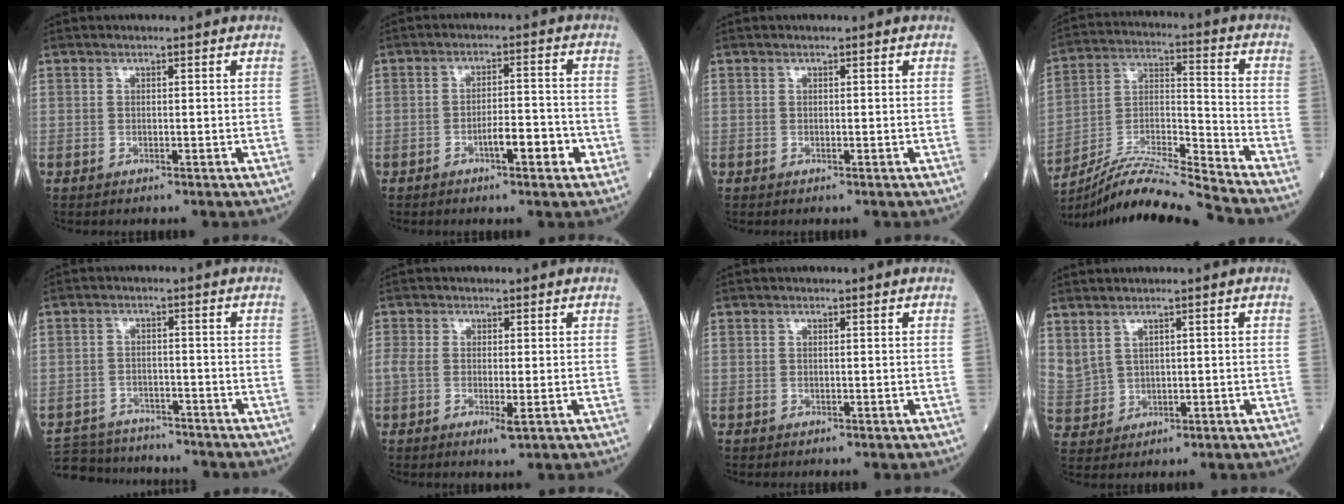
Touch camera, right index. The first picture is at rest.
{"total": 5.1, "force": [-2.2, 1.2, 4.4], "torque": [-0.063, 0.006, -0.036]}
{"total": 0.0}
{"total": 14.9, "force": [-14.1, -2.3, 4.2], "torque": [-0.074, 0.013, -0.260]}
{"total": 10.5, "force": [-9.7, 3.3, 2.0], "torque": [-0.037, 0.007, -0.143]}
{"total": 3.8, "force": [-0.9, 1.1, 3.5], "torque": [-0.074, -0.003, -0.015]}
{"total": 0.0}
{"total": 8.3, "force": [4.2, 5.8, 4.2], "torque": [-0.131, 0.005, 0.104]}